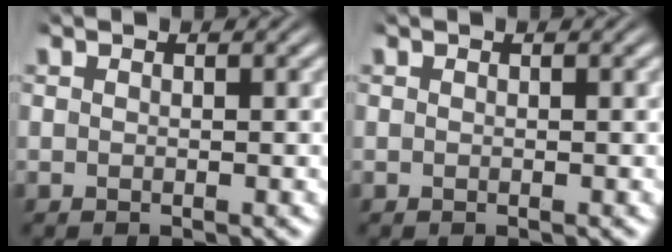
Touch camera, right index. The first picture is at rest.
{"total": 0.0}